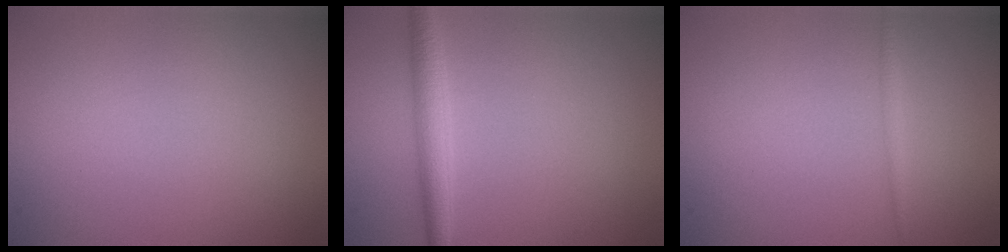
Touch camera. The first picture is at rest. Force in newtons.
{"total": 2.3, "press": 2.3, "slide": 0.1}
{"total": 0.7, "press": 0.7, "slide": 0.1}